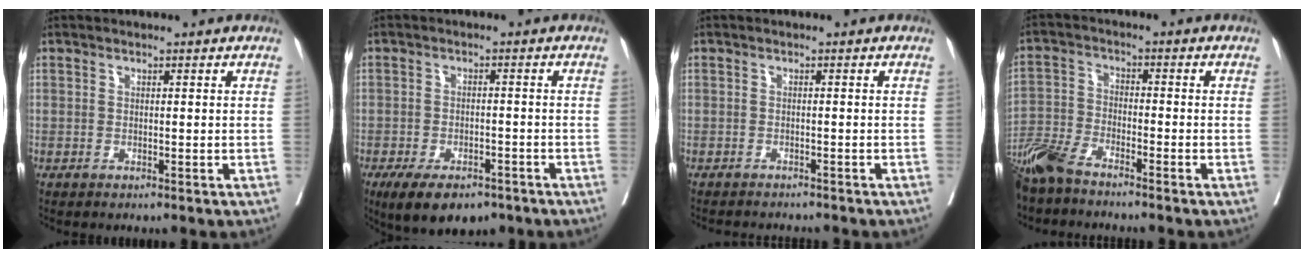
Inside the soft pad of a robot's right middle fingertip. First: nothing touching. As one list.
[{"total": 9.4, "force": [-6.6, 4.1, 5.2], "torque": [-0.078, -0.004, -0.102]}, {"total": 4.9, "force": [-4.7, 0.8, 1.0], "torque": [-0.007, -0.007, -0.063]}, {"total": 7.7, "force": [-6.5, 1.6, 3.7], "torque": [-0.083, -0.022, -0.133]}]